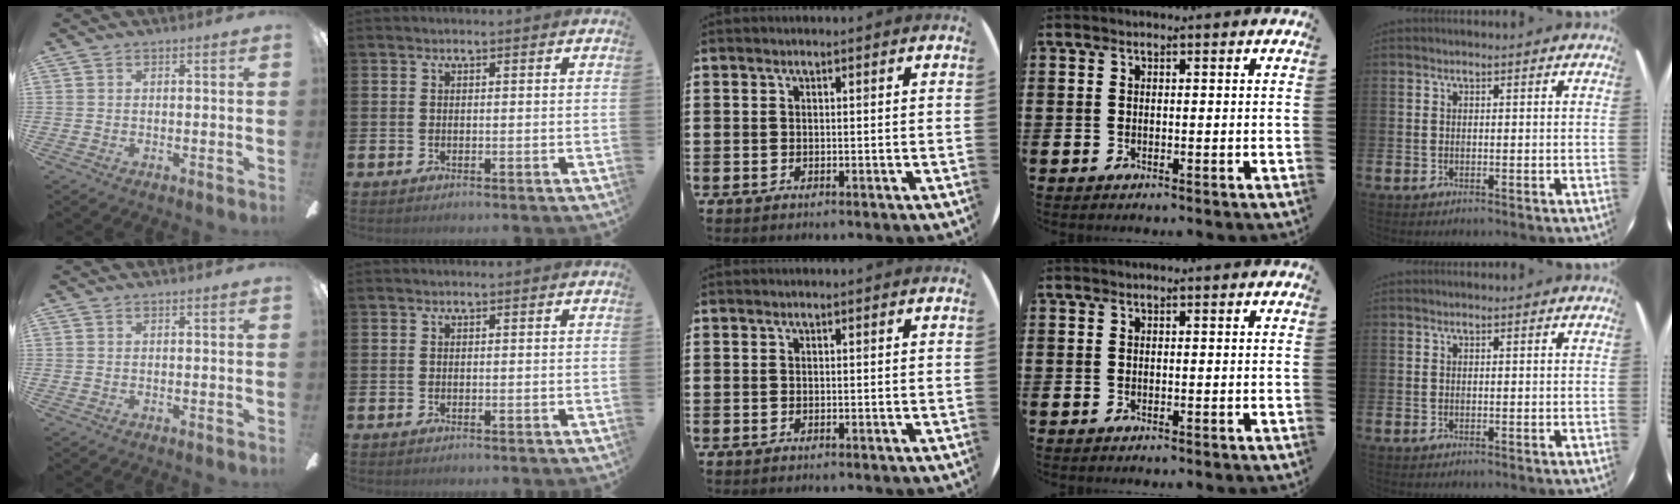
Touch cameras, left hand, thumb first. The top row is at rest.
{}